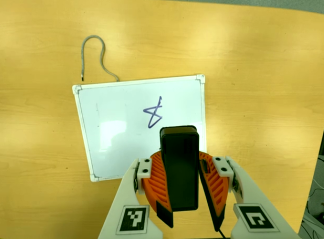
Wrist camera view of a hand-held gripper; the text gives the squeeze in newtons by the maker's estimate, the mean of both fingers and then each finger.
{"total": 11.6, "left": 11.2, "right": 11.9}